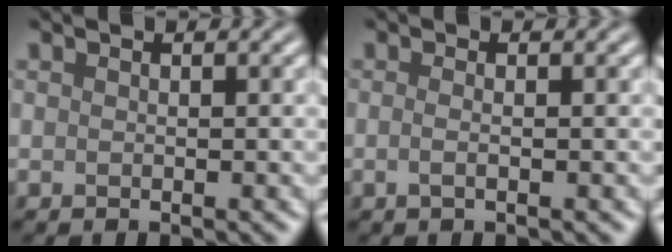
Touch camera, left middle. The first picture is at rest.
{"total": 1.2, "force": [-0.2, 0.5, 1.1], "torque": [-0.019, -0.005, -0.009]}